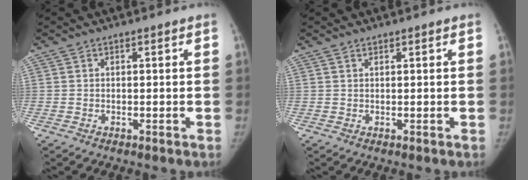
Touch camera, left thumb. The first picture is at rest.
{"total": 0.5, "force": [0.5, 0.2, 0.1], "torque": [-0.006, -0.003, 0.009]}